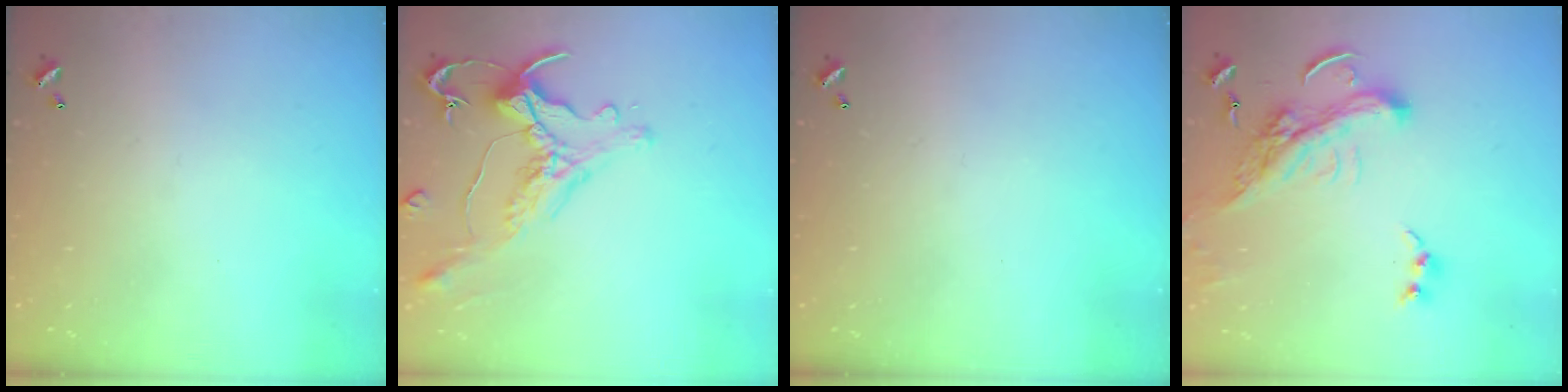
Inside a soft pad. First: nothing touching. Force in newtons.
{"total": 0.7, "press": 0.1, "slide": 0.7}
{"total": 0.0}
{"total": 6.7, "press": 6.5, "slide": 1.6}